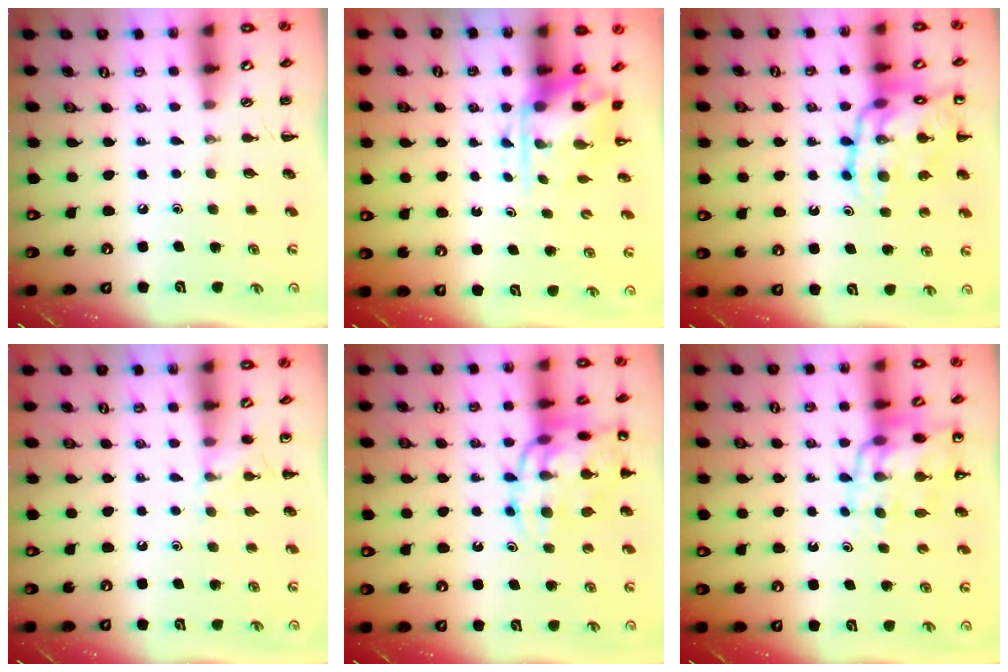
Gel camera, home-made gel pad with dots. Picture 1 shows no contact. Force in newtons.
{"total": 3.8, "press": 3.7, "slide": 0.9}
{"total": 17.5, "press": 17.3, "slide": 2.6}
{"total": 6.3, "press": 5.9, "slide": 2.1}
{"total": 17.4, "press": 17.2, "slide": 2.9}
{"total": 14.5, "press": 14.0, "slide": 4.0}